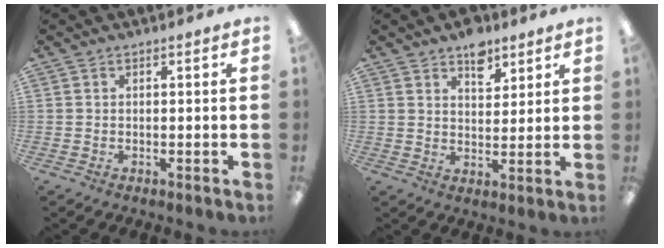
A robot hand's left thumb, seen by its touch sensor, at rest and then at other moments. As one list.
[{"total": 7.1, "force": [5.0, 4.1, 3.0], "torque": [-0.026, -0.025, 0.085]}]